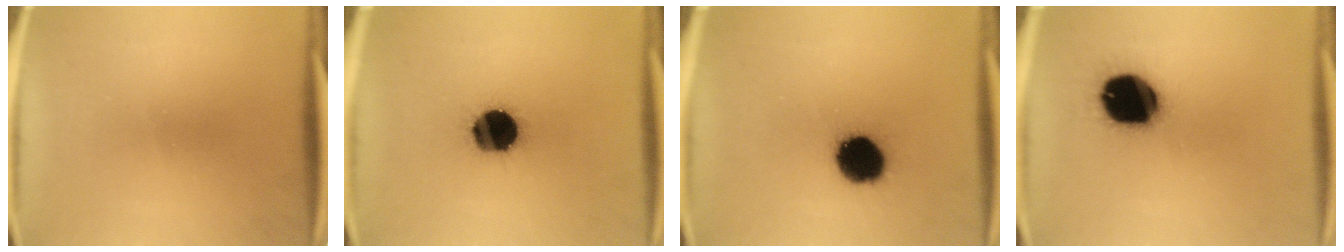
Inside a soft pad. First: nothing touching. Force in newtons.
{"total": 16.5}
{"total": 14.6}
{"total": 19.8}